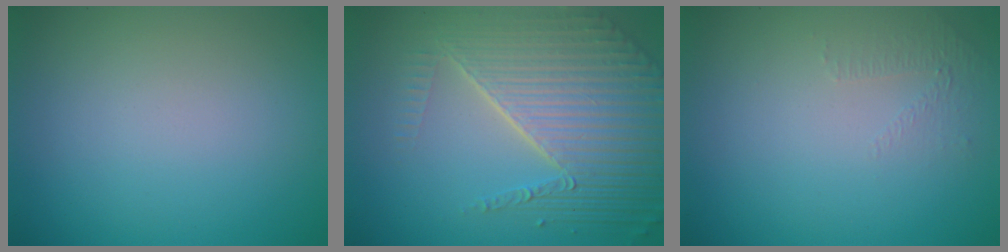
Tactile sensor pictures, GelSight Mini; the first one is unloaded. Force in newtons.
{"total": 8.8, "press": 5.7, "slide": 6.7}
{"total": 0.9, "press": 0.4, "slide": 0.8}